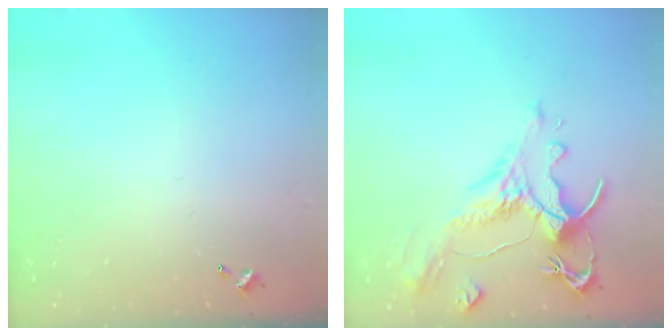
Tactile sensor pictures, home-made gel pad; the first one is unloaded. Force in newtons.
{"total": 1.8, "press": 0.9, "slide": 1.5}